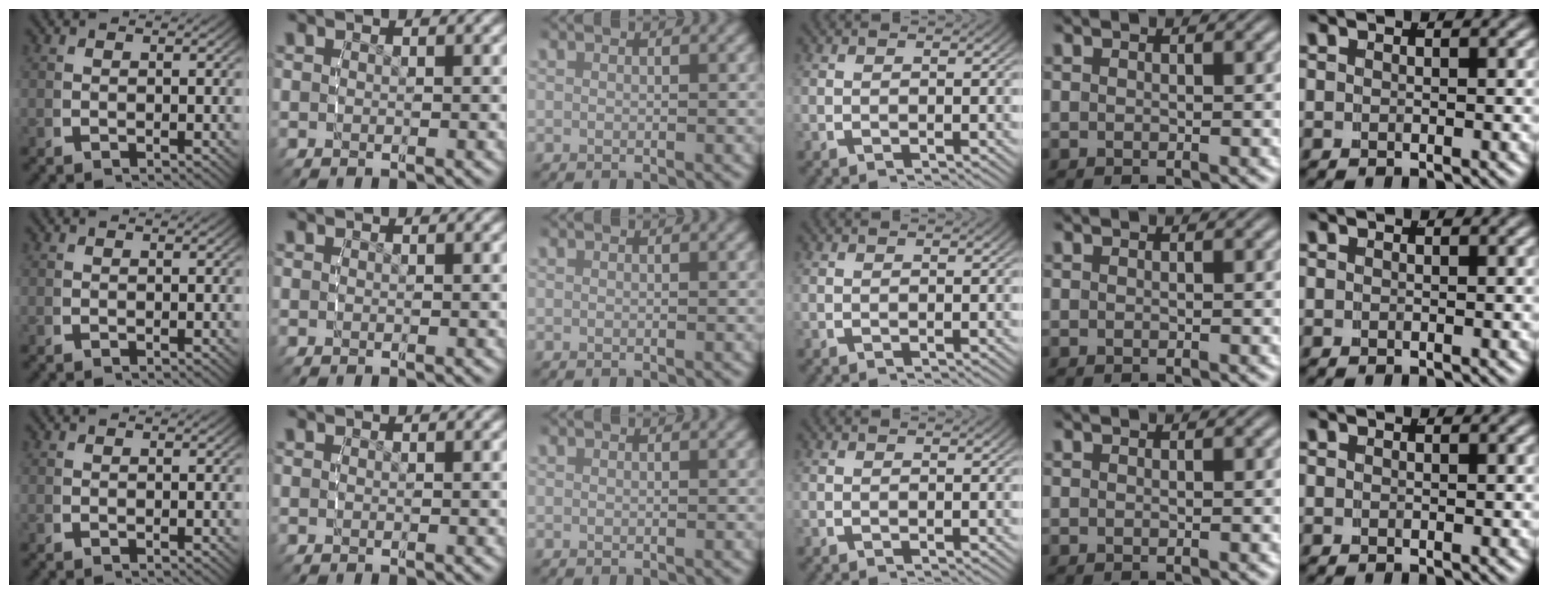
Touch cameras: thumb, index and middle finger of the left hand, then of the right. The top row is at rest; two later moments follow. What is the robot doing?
{"motion": "reach", "object": "paper"}